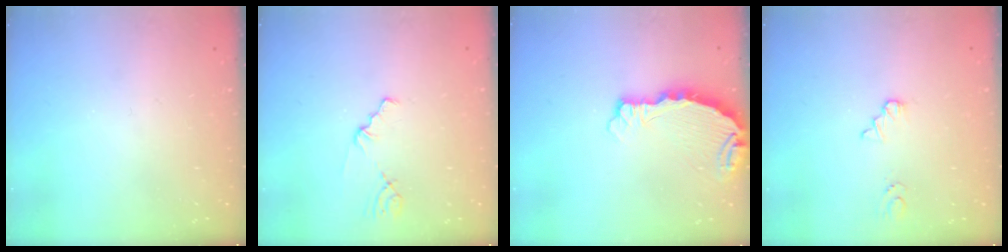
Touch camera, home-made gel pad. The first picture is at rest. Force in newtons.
{"total": 1.1, "press": 1.1, "slide": 0.2}
{"total": 5.8, "press": 5.8, "slide": 0.6}
{"total": 1.3, "press": 1.3, "slide": 0.2}